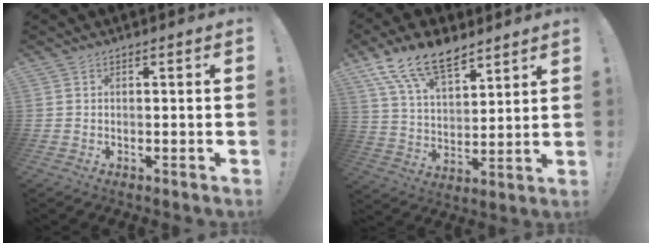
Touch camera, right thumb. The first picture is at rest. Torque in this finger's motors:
{"motor_torque": [0.54, 1.75, 0.29, 0.12, 0.18]}